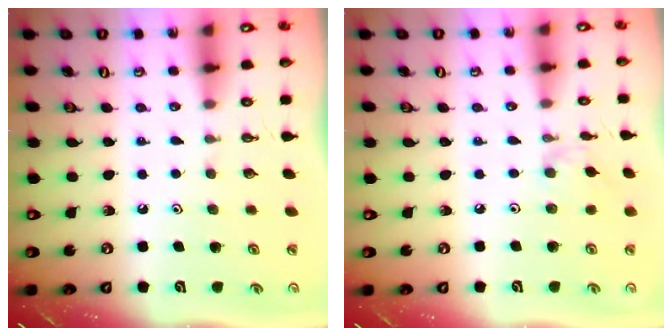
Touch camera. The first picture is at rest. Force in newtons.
{"total": 1.4, "press": 1.4, "slide": 0.4}